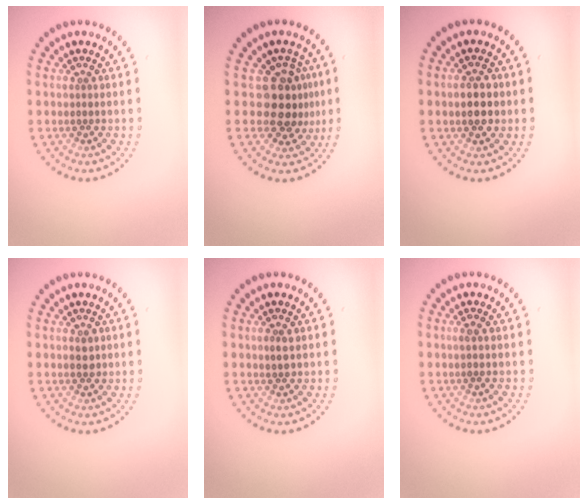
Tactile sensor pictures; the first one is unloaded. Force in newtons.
{"total": 4.0, "press": 3.4, "slide": 2.0}
{"total": 2.7, "press": 2.7, "slide": 0.1}
{"total": 1.3, "press": 1.3, "slide": 0.2}
{"total": 1.1, "press": 1.1, "slide": 0.3}
{"total": 0.7, "press": 0.5, "slide": 0.5}